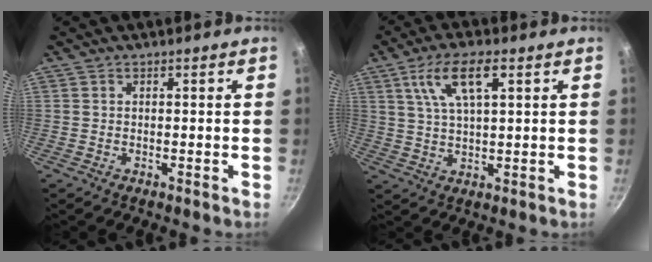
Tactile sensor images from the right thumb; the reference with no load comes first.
{"total": 9.2, "force": [3.8, 3.1, 7.8], "torque": [-0.141, 0.000, 0.076]}